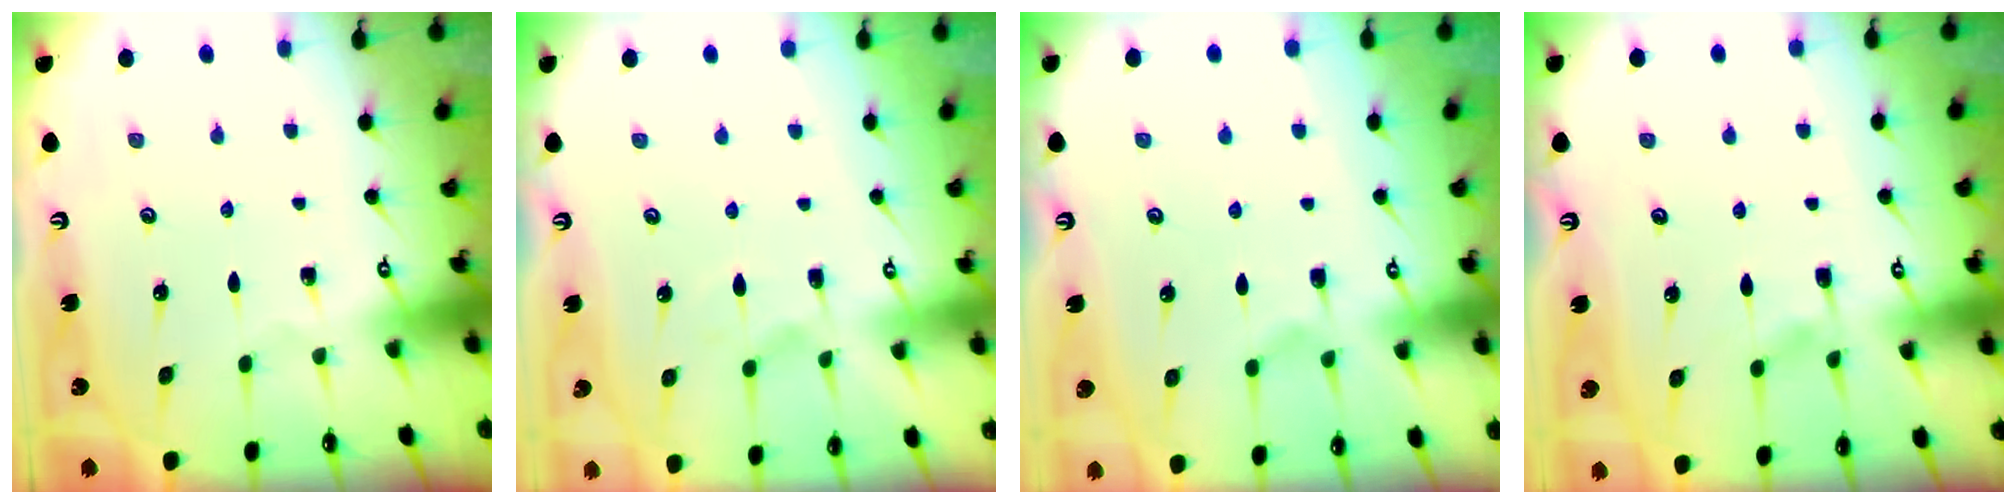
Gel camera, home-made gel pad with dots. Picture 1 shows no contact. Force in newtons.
{"total": 6.4, "press": 6.3, "slide": 1.3}
{"total": 1.8, "press": 1.3, "slide": 1.3}
{"total": 5.9, "press": 5.8, "slide": 0.7}